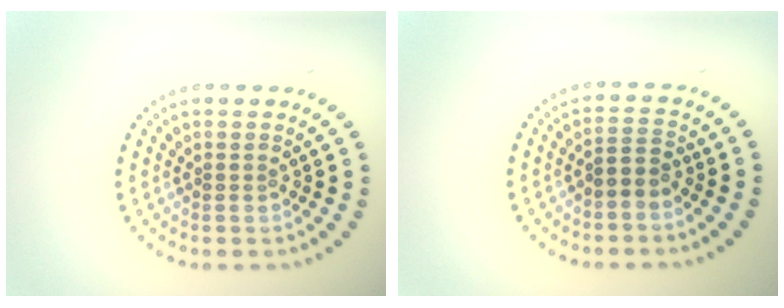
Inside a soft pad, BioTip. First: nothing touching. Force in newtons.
{"total": 2.0, "press": 1.5, "slide": 1.3}